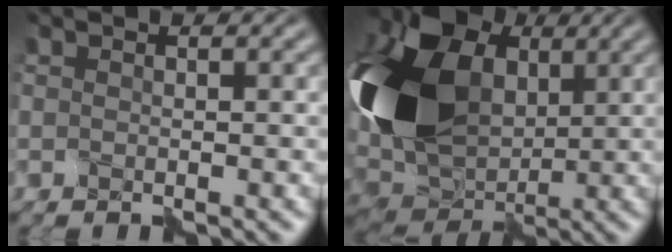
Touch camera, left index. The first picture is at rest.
{"total": 14.6, "force": [2.7, 9.9, 10.4], "torque": [-0.239, 0.026, 0.042]}